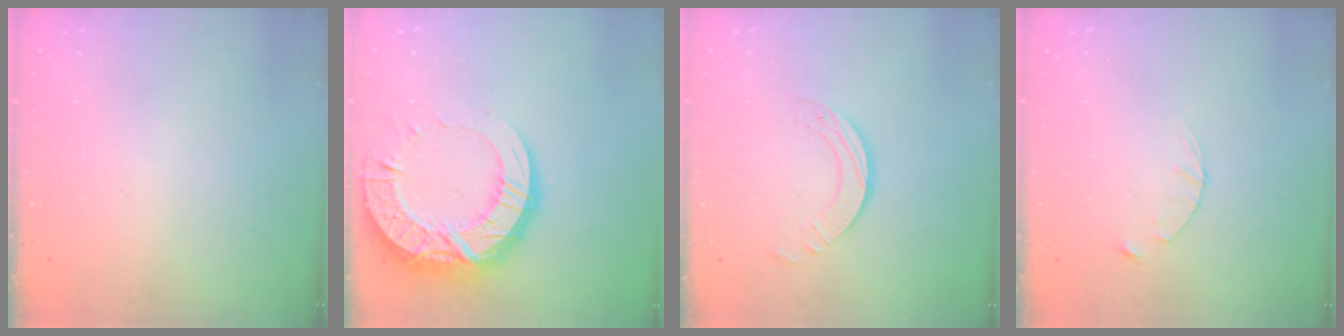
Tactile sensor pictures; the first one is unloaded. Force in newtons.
{"total": 20.3, "press": 20.2, "slide": 1.7}
{"total": 4.3, "press": 4.3, "slide": 0.1}
{"total": 2.8, "press": 2.8, "slide": 0.4}